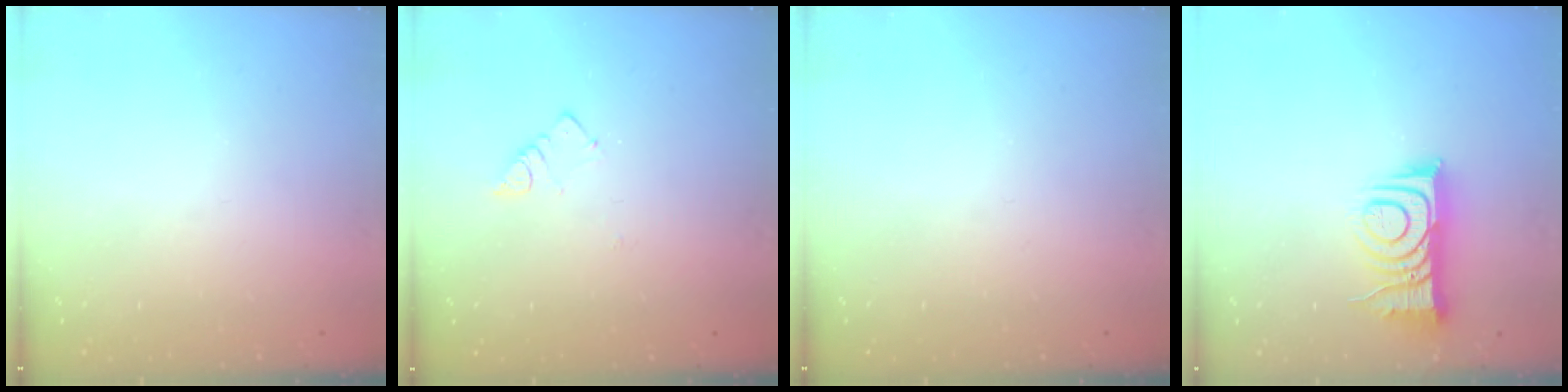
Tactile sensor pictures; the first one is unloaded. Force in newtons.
{"total": 3.2, "press": 3.2, "slide": 0.3}
{"total": 0.0}
{"total": 10.4, "press": 10.4, "slide": 1.0}